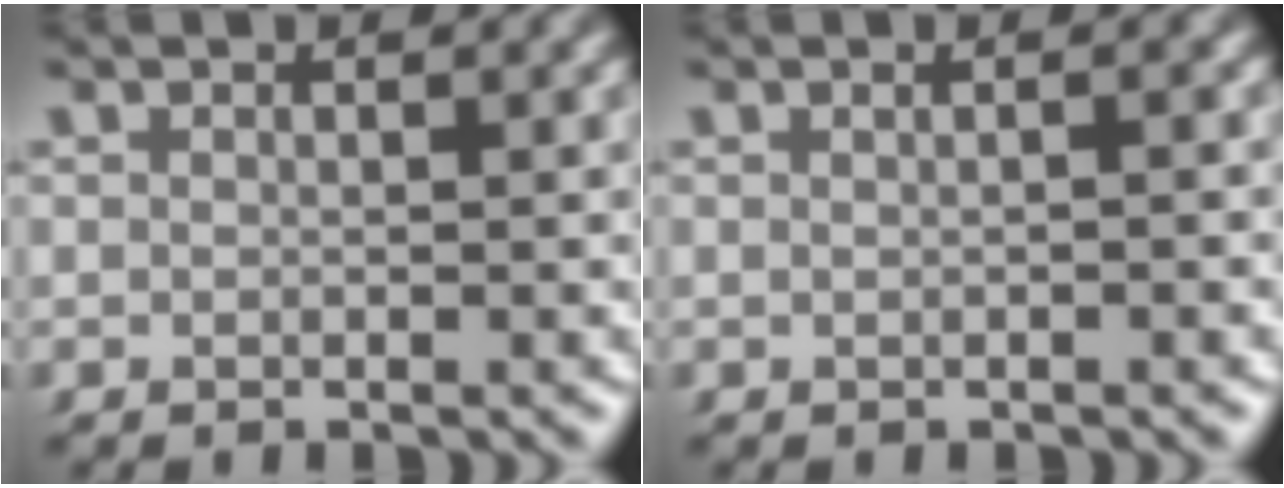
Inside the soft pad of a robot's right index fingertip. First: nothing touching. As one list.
[{"total": 1.0, "force": [0.0, 0.1, 1.0], "torque": [-0.012, 0.007, -0.004]}]